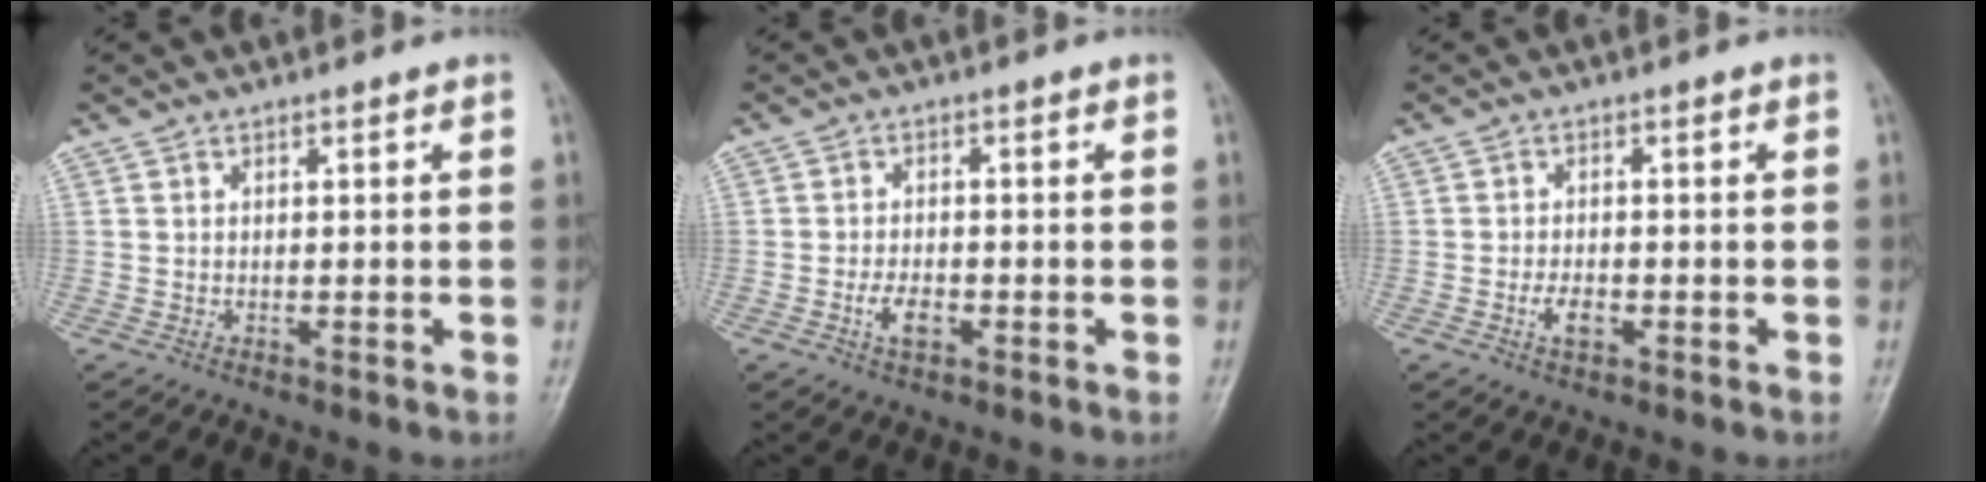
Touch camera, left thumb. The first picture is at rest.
{"total": 3.7, "force": [-1.5, 2.0, 2.7], "torque": [-0.050, 0.006, -0.026]}
{"total": 3.0, "force": [-1.1, 1.7, 2.2], "torque": [-0.040, 0.004, -0.021]}